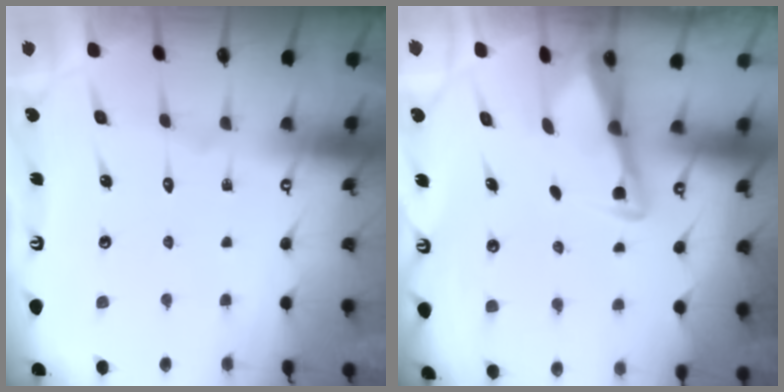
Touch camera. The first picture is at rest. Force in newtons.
{"total": 2.9, "press": 2.9, "slide": 0.4}